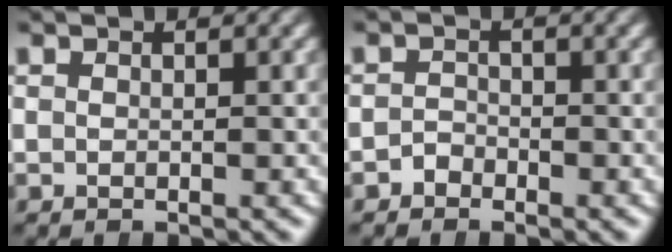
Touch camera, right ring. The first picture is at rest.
{"total": 1.3, "force": [-1.1, 0.6, -0.2], "torque": [-0.004, -0.010, -0.020]}